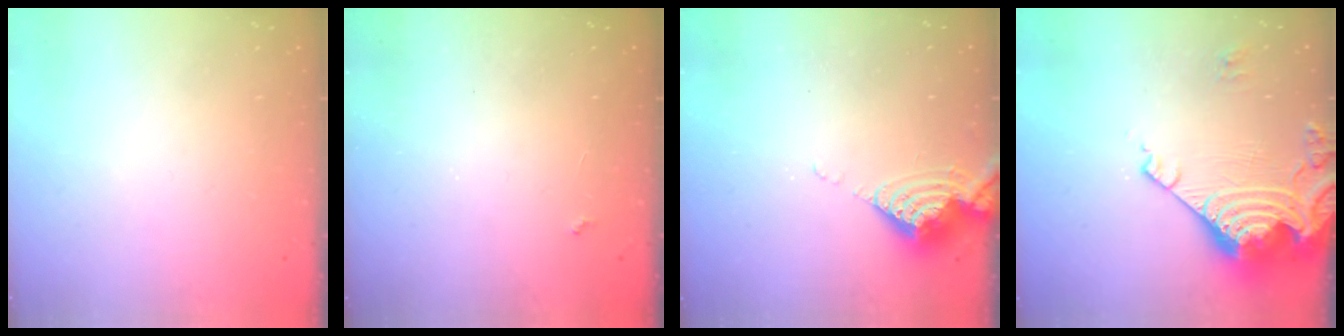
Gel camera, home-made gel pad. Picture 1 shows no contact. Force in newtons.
{"total": 2.3, "press": 2.3, "slide": 0.4}
{"total": 7.9, "press": 7.8, "slide": 0.8}
{"total": 17.4, "press": 17.3, "slide": 2.0}